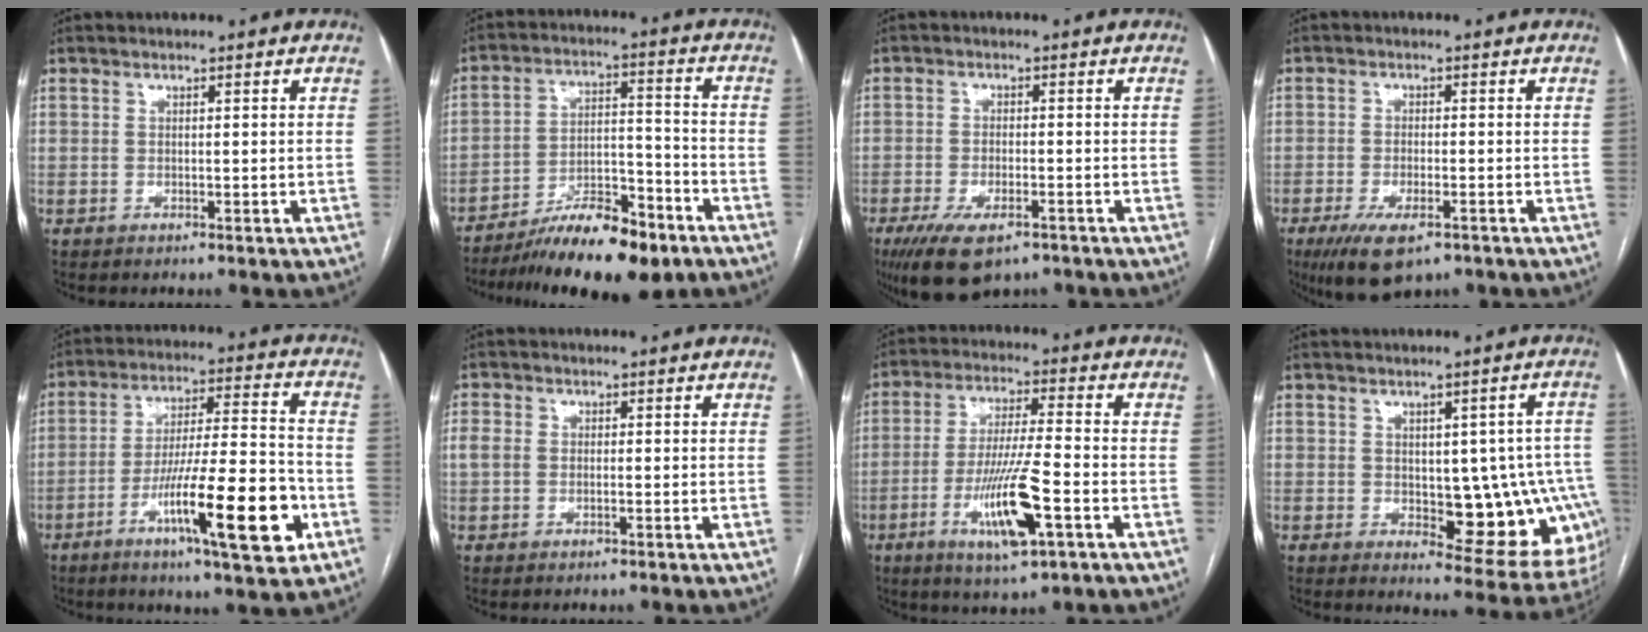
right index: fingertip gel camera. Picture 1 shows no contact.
{"total": 14.6, "force": [-10.6, 3.8, 9.4], "torque": [-0.147, 0.010, -0.173]}
{"total": 9.2, "force": [-5.9, 3.6, 6.0], "torque": [-0.104, -0.013, -0.096]}
{"total": 7.9, "force": [-4.9, 2.8, 5.6], "torque": [-0.100, -0.014, -0.076]}
{"total": 17.0, "force": [-6.9, 1.7, 15.4], "torque": [-0.255, -0.005, -0.108]}
{"total": 2.6, "force": [-0.2, 1.8, 1.9], "torque": [-0.050, 0.013, -0.002]}
{"total": 10.6, "force": [-4.2, 1.2, 9.6], "torque": [-0.178, -0.010, -0.072]}
{"total": 13.8, "force": [-1.7, 6.5, 12.1], "torque": [-0.098, 0.019, -0.001]}